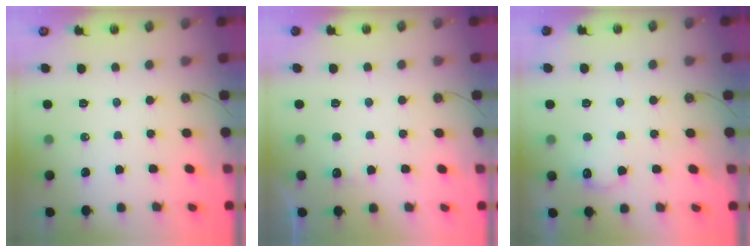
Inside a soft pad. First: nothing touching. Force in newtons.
{"total": 3.7, "press": 3.5, "slide": 1.1}
{"total": 7.3, "press": 7.3, "slide": 0.6}